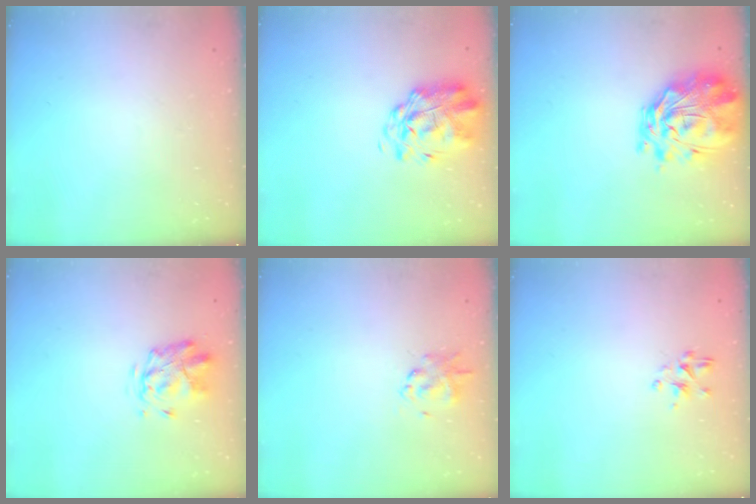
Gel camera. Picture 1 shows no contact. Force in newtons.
{"total": 3.2, "press": 2.8, "slide": 1.7}
{"total": 4.1, "press": 3.7, "slide": 1.8}
{"total": 2.8, "press": 2.4, "slide": 1.4}
{"total": 1.9, "press": 1.8, "slide": 0.6}
{"total": 2.8, "press": 2.7, "slide": 0.7}